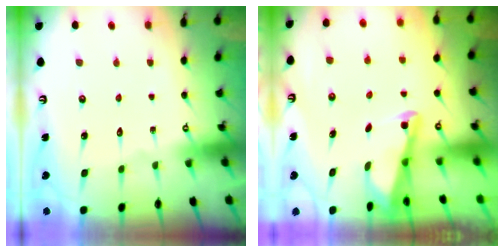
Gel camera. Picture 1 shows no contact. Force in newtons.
{"total": 3.0, "press": 3.0, "slide": 0.3}